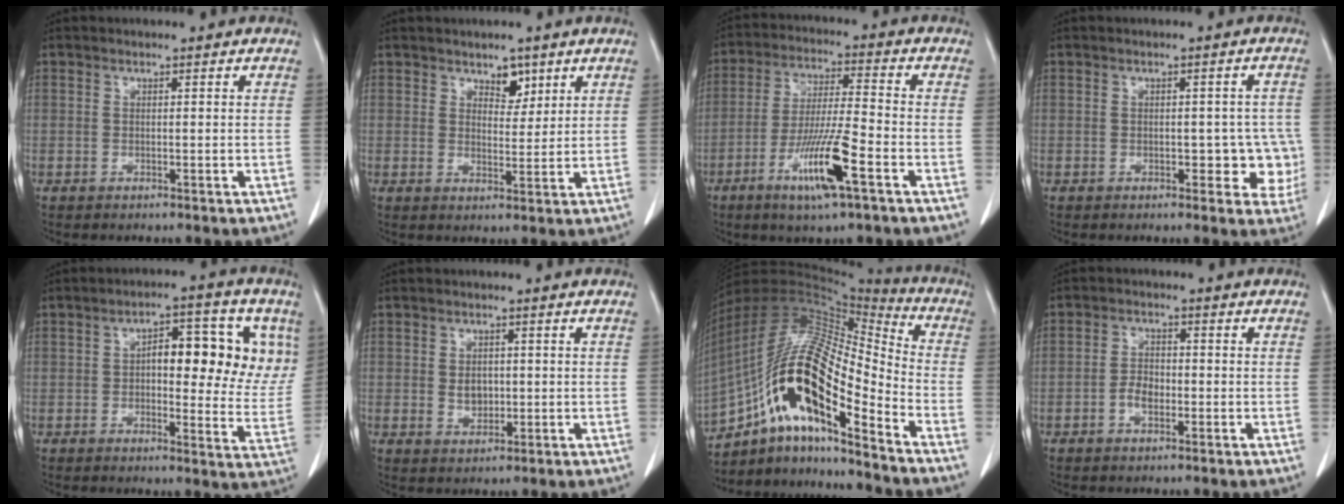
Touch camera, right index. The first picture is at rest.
{"total": 3.4, "force": [2.3, 1.9, 1.7], "torque": [-0.020, -0.003, 0.038]}
{"total": 11.5, "force": [-5.4, 0.4, 10.2], "torque": [-0.194, -0.017, -0.101]}
{"total": 5.3, "force": [-1.0, 2.9, 4.2], "torque": [-0.027, 0.015, -0.010]}
{"total": 14.1, "force": [3.4, 5.7, 12.4], "torque": [-0.146, 0.023, 0.040]}
{"total": 2.8, "force": [0.0, 2.1, 1.9], "torque": [-0.032, 0.001, 0.008]}
{"total": 21.4, "force": [-11.1, 4.8, 17.7], "torque": [-0.359, 0.009, -0.195]}
{"total": 3.0, "force": [-1.2, 1.6, 2.2], "torque": [-0.041, 0.008, -0.024]}